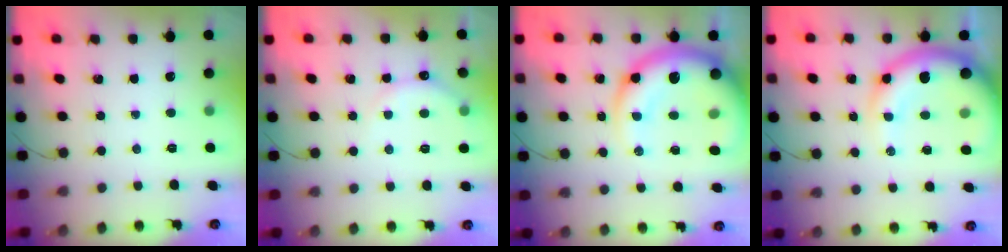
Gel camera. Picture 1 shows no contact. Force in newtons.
{"total": 6.9, "press": 6.8, "slide": 1.4}
{"total": 20.2, "press": 19.6, "slide": 4.9}
{"total": 15.2, "press": 14.7, "slide": 3.7}